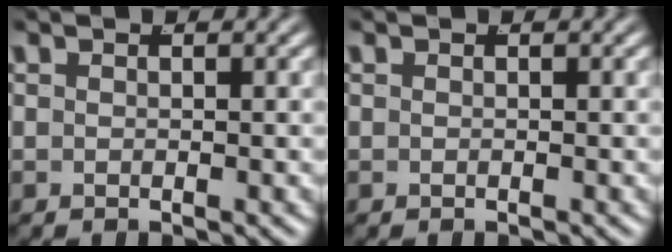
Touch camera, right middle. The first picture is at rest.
{"total": 0.0}